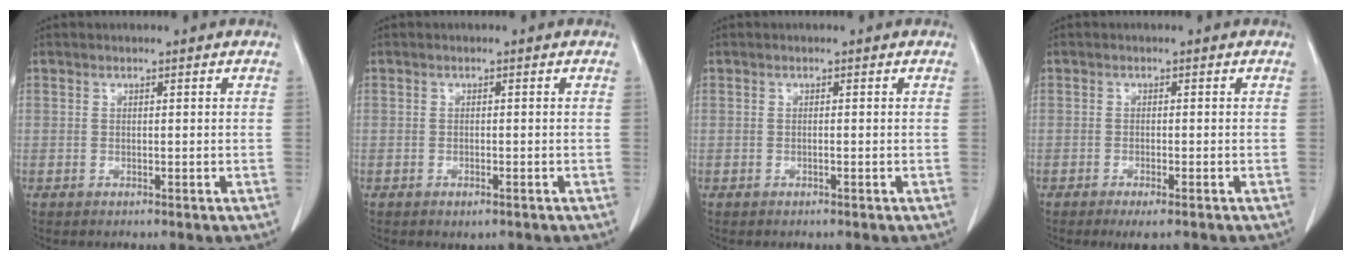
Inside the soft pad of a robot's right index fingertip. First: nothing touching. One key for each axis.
{"total": 1.2, "fx": -0.6, "fy": 0.6, "fz": 0.8, "tx": -0.012, "ty": -0.001, "tz": 0.000}
{"total": 0.0}
{"total": 3.4, "fx": -2.5, "fy": 0.7, "fz": 2.2, "tx": -0.027, "ty": -0.005, "tz": -0.031}